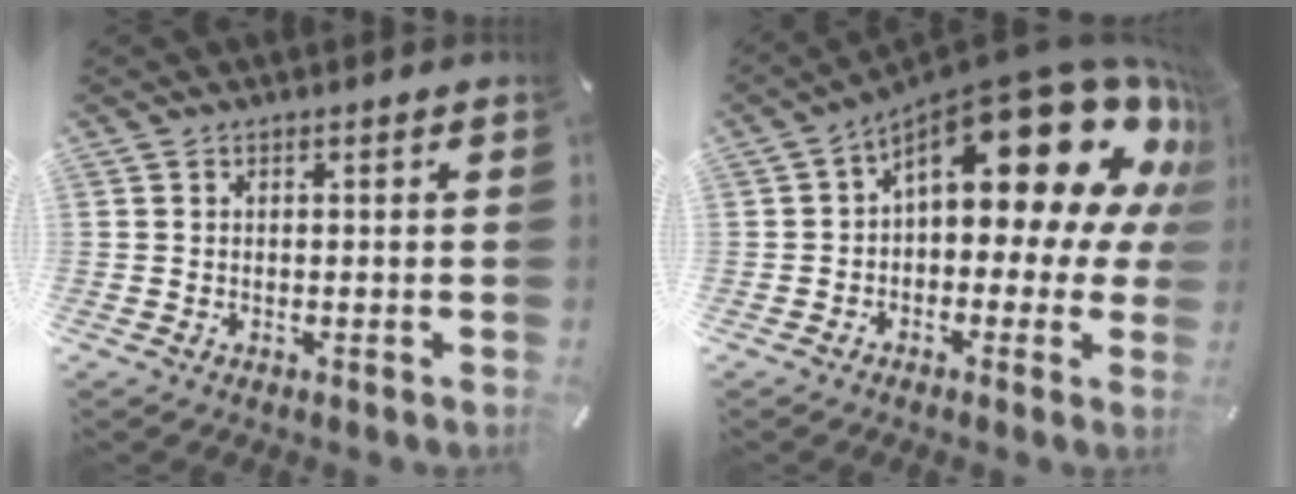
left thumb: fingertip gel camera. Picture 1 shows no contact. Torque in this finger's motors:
{"motor_torque": [1.35, 1.47, 1.42, 0.83, 0.24]}